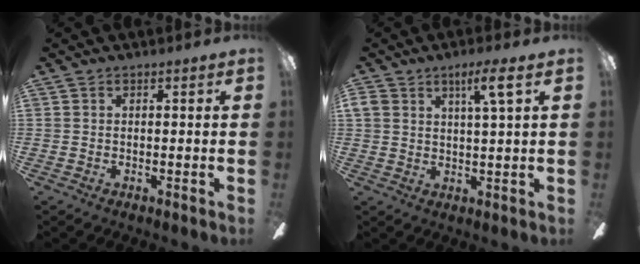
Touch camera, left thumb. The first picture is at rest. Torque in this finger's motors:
{"motor_torque": [0.74, 0.68, 0.94, -0.54, 0.05]}